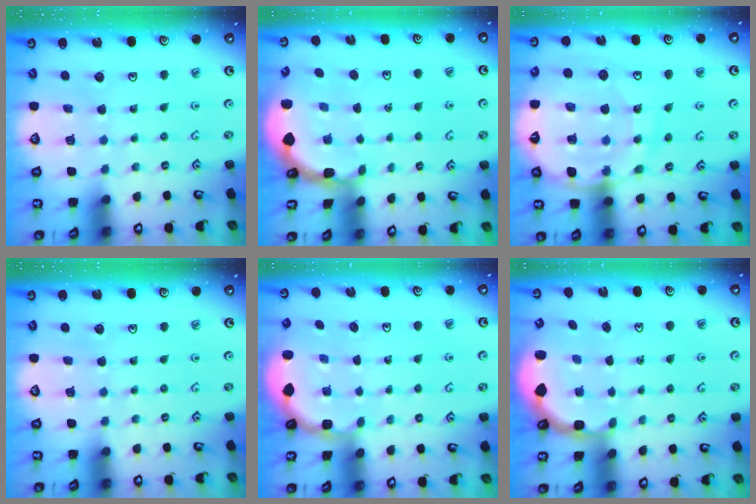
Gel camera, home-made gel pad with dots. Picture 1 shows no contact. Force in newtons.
{"total": 1.5, "press": 1.5, "slide": 0.2}
{"total": 19.4, "press": 19.2, "slide": 3.3}
{"total": 0.0}
{"total": 2.0, "press": 1.8, "slide": 0.7}
{"total": 2.6, "press": 1.8, "slide": 1.9}